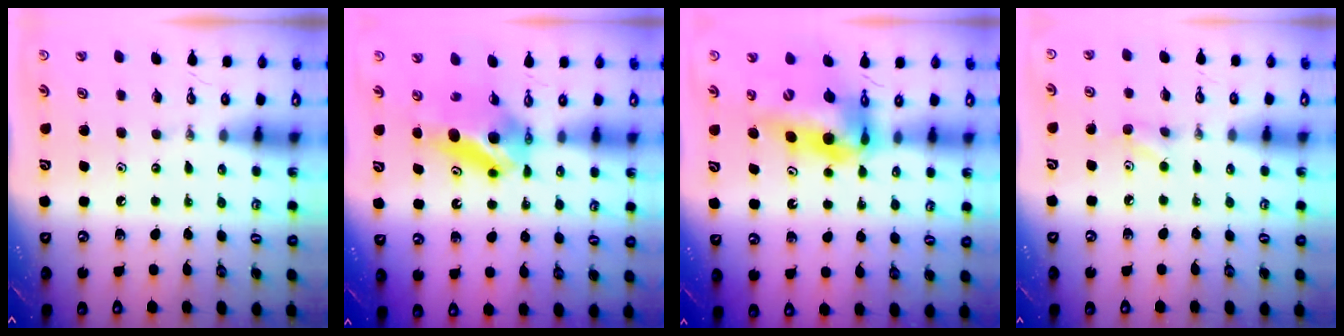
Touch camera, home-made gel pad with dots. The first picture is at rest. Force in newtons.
{"total": 8.1, "press": 6.0, "slide": 5.4}
{"total": 13.2, "press": 12.8, "slide": 3.4}
{"total": 4.5, "press": 4.4, "slide": 0.6}